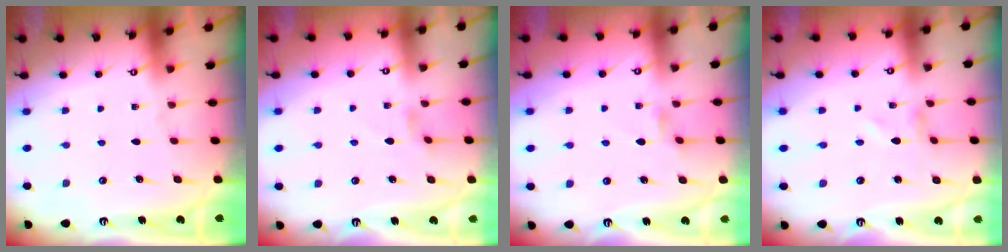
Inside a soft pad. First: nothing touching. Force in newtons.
{"total": 1.1, "press": 1.0, "slide": 0.4}
{"total": 2.0, "press": 2.0, "slide": 0.4}
{"total": 1.1, "press": 1.1, "slide": 0.2}